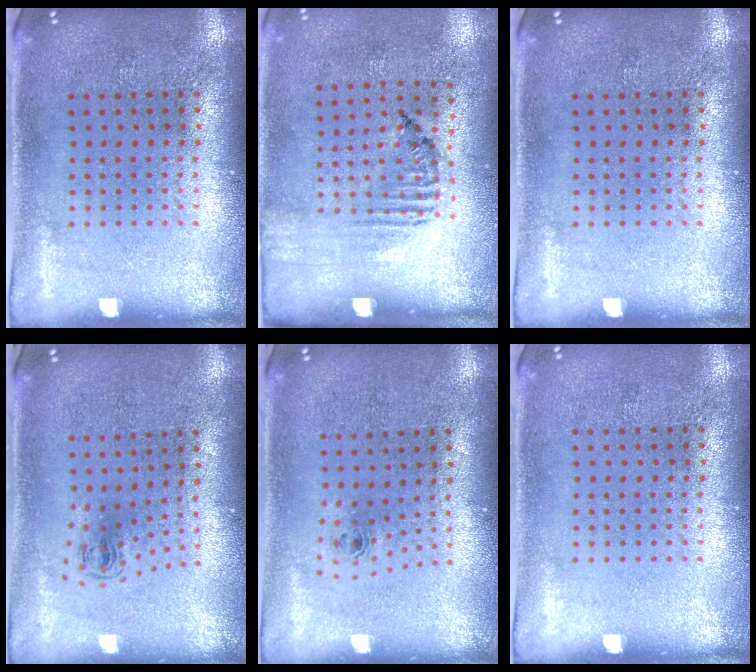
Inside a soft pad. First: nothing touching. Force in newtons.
{"total": 1.6, "press": 1.1, "slide": 1.2}
{"total": 0.0}
{"total": 0.6, "press": 0.3, "slide": 0.5}
{"total": 0.8, "press": 0.4, "slide": 0.7}
{"total": 0.0}